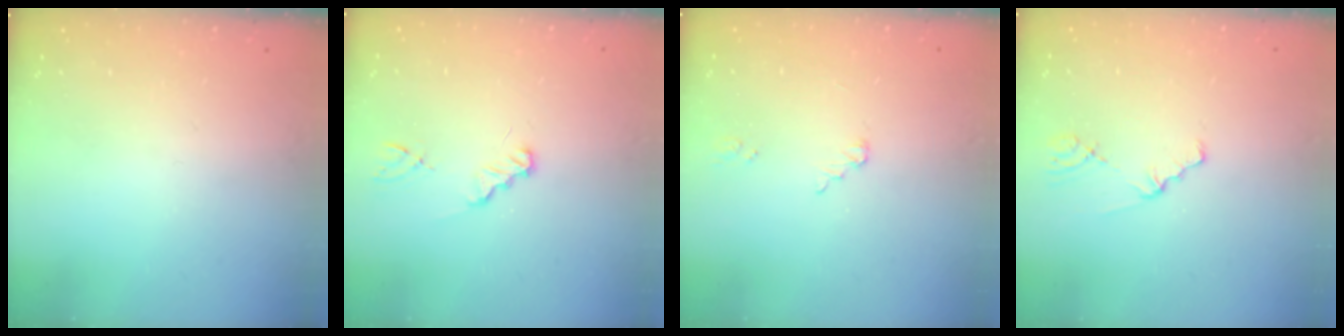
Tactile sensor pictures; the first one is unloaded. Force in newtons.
{"total": 1.2, "press": 1.2, "slide": 0.1}
{"total": 2.5, "press": 2.5, "slide": 0.1}
{"total": 1.3, "press": 1.3, "slide": 0.3}